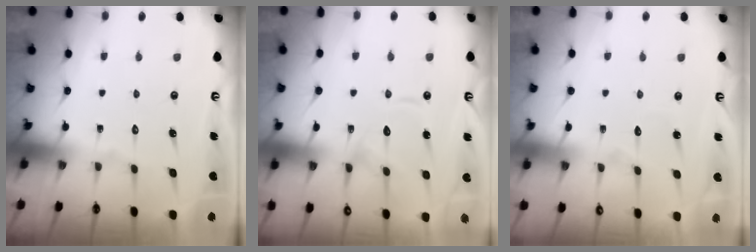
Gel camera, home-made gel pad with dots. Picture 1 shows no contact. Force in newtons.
{"total": 12.6, "press": 12.5, "slide": 1.3}
{"total": 2.8, "press": 2.8, "slide": 0.3}